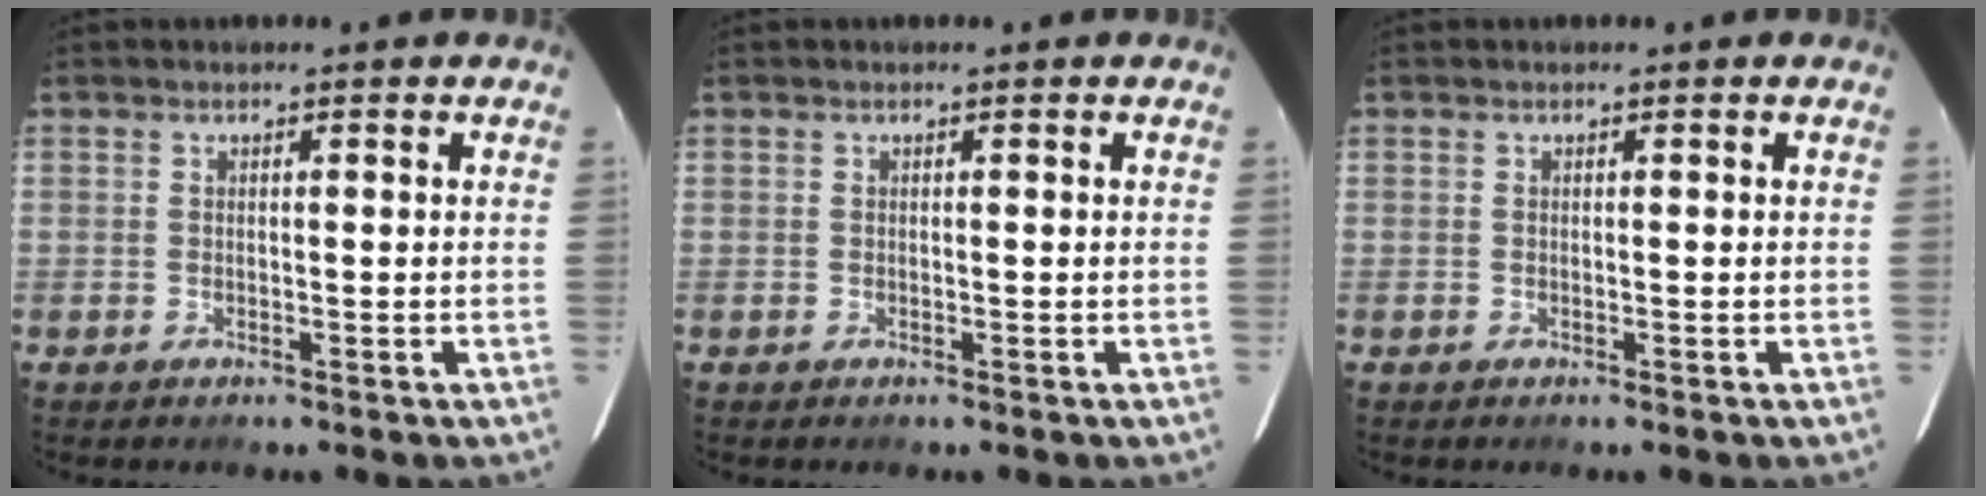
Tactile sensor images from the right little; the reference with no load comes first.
{"total": 0.0}
{"total": 0.0}